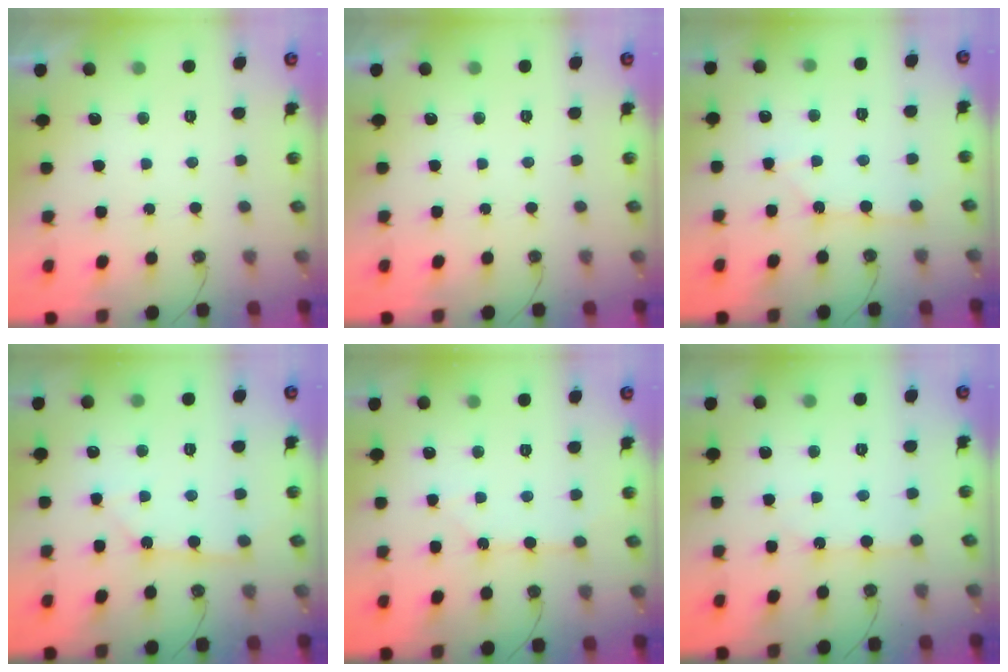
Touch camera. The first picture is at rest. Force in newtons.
{"total": 0.0}
{"total": 2.9, "press": 2.9, "slide": 0.4}
{"total": 2.4, "press": 2.4, "slide": 0.3}
{"total": 3.5, "press": 3.5, "slide": 0.4}
{"total": 6.7, "press": 6.7, "slide": 0.6}